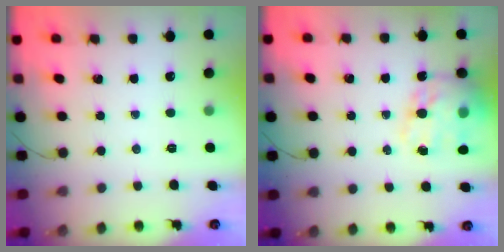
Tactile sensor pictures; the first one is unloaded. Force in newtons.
{"total": 17.9, "press": 17.2, "slide": 5.0}